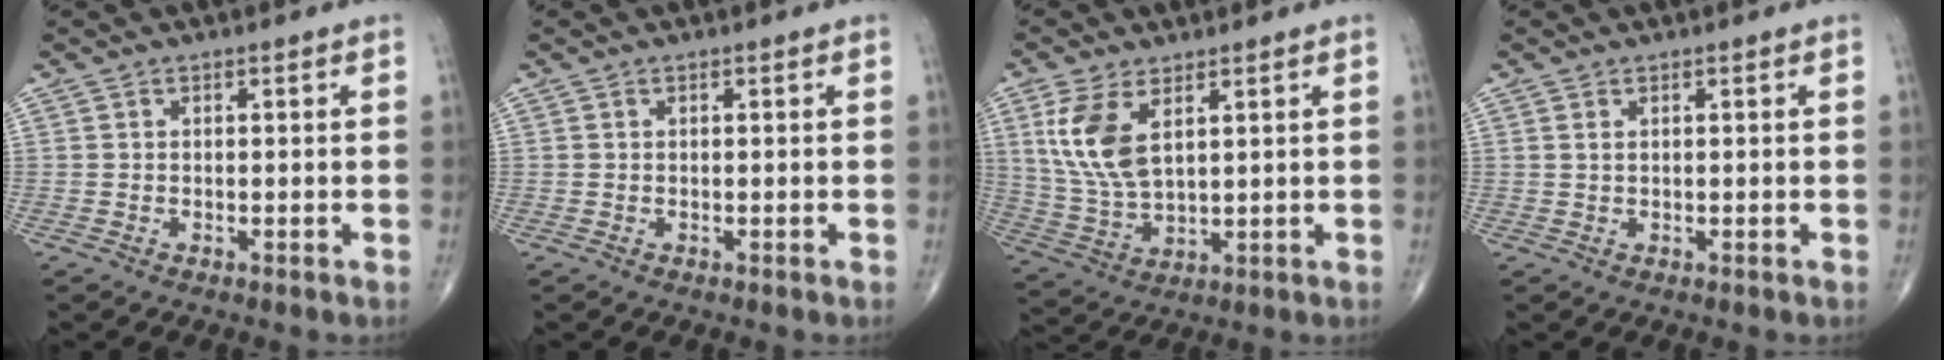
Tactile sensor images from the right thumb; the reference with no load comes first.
{"total": 0.0}
{"total": 10.9, "force": [4.1, 5.3, 8.6], "torque": [-0.180, -0.012, 0.093]}
{"total": 0.8, "force": [0.4, 0.4, 0.6], "torque": [-0.015, 0.005, 0.011]}